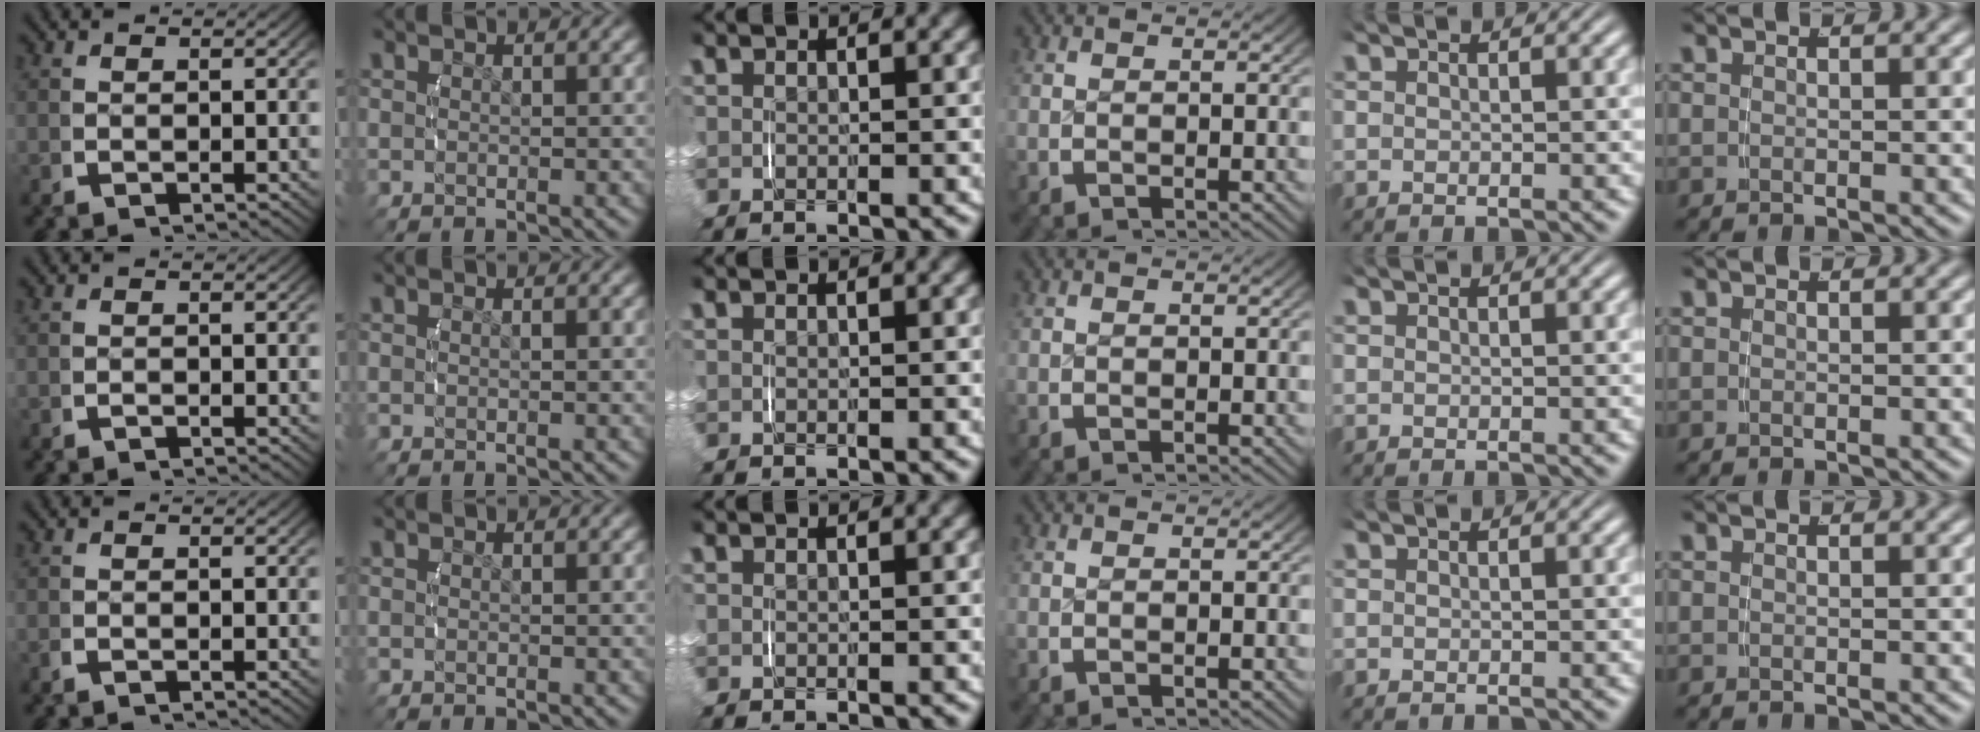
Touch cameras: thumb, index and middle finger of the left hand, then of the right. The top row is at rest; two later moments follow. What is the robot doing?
{"motion": "lift_and_place", "object": "small bumper sticker"}